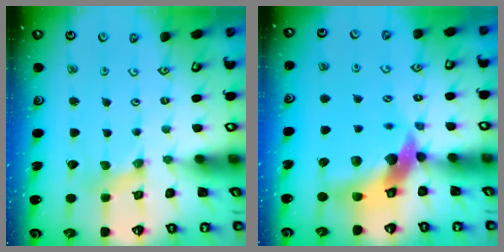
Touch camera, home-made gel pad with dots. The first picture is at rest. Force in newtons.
{"total": 13.7, "press": 13.6, "slide": 1.9}